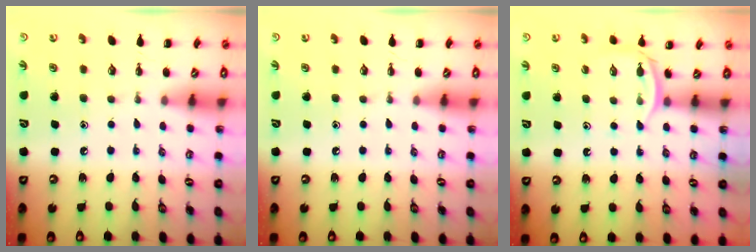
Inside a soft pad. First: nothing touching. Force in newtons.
{"total": 0.0}
{"total": 3.3, "press": 3.1, "slide": 1.1}